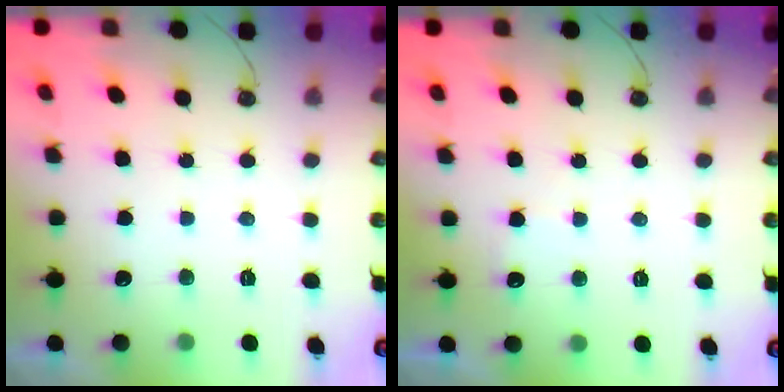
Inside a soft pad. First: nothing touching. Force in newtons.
{"total": 3.4, "press": 3.4, "slide": 0.5}